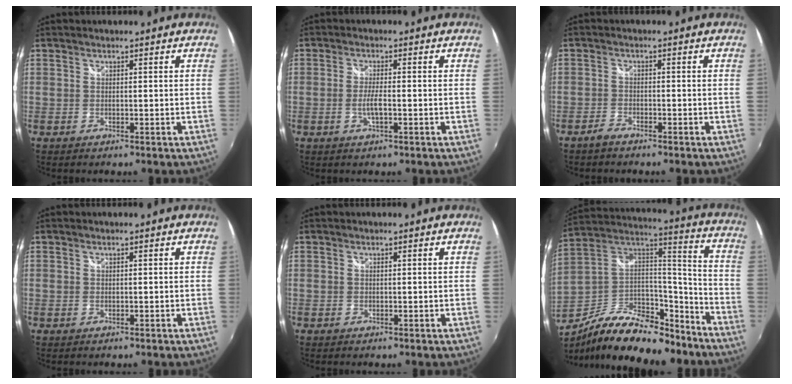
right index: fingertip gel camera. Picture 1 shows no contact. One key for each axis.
{"total": 3.1, "fx": -0.9, "fy": 0.4, "fz": 2.9, "tx": -0.058, "ty": -0.003, "tz": -0.018}
{"total": 2.3, "fx": -2.1, "fy": 0.6, "fz": 0.7, "tx": -0.026, "ty": -0.002, "tz": -0.042}
{"total": 0.0}
{"total": 0.0}
{"total": 24.9, "fx": -17.4, "fy": 10.8, "fz": 14.2, "tx": -0.267, "ty": 0.015, "tz": -0.271}